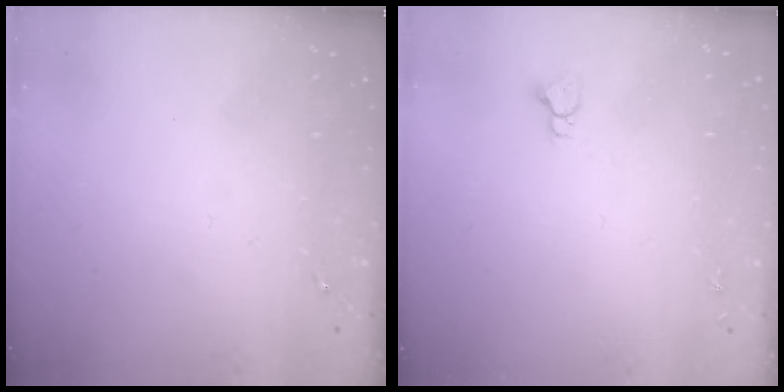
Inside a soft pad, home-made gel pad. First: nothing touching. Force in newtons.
{"total": 2.9, "press": 2.9, "slide": 0.2}